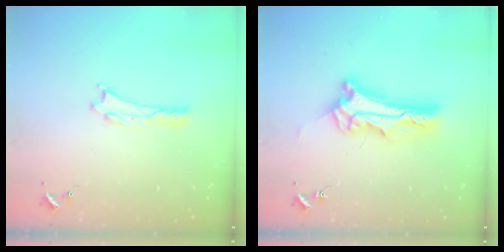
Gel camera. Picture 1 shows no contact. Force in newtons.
{"total": 9.7, "press": 9.7, "slide": 0.8}